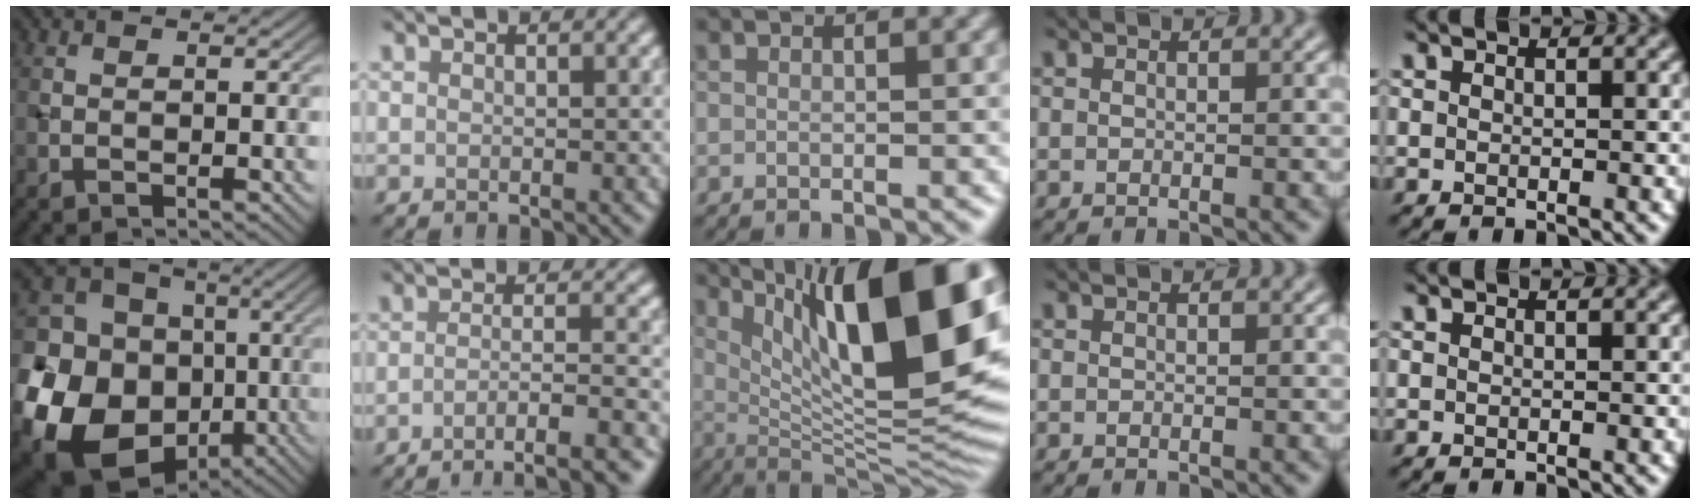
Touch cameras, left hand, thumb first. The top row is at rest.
{"thumb": {"total": 22.3, "force": [-7.1, 18.8, 9.6], "torque": [-0.240, -0.039, -0.138]}, "index": {"total": 6.9, "force": [-4.8, 1.1, 4.8], "torque": [-0.058, 0.010, -0.053]}, "middle": {"total": 17.5, "force": [6.0, 5.8, 15.4], "torque": [-0.216, 0.024, 0.113]}}